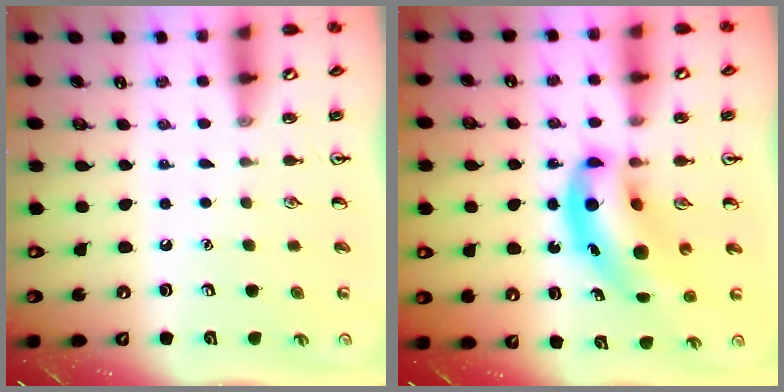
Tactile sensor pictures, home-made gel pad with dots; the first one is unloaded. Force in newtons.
{"total": 12.5, "press": 12.0, "slide": 3.4}